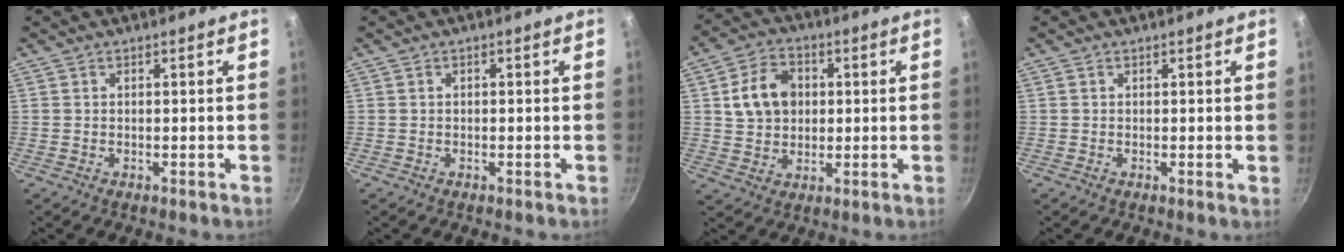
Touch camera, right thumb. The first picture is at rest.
{"total": 0.5, "force": [0.0, 0.3, 0.4], "torque": [-0.009, 0.005, 0.000]}
{"total": 9.9, "force": [1.8, 7.8, 5.8], "torque": [-0.080, 0.011, 0.027]}
{"total": 0.6, "force": [0.2, 0.2, 0.5], "torque": [-0.008, -0.001, 0.000]}